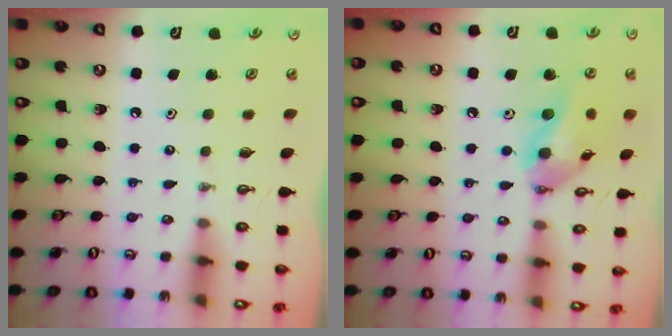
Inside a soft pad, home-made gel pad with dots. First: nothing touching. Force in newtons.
{"total": 13.6, "press": 13.5, "slide": 2.3}